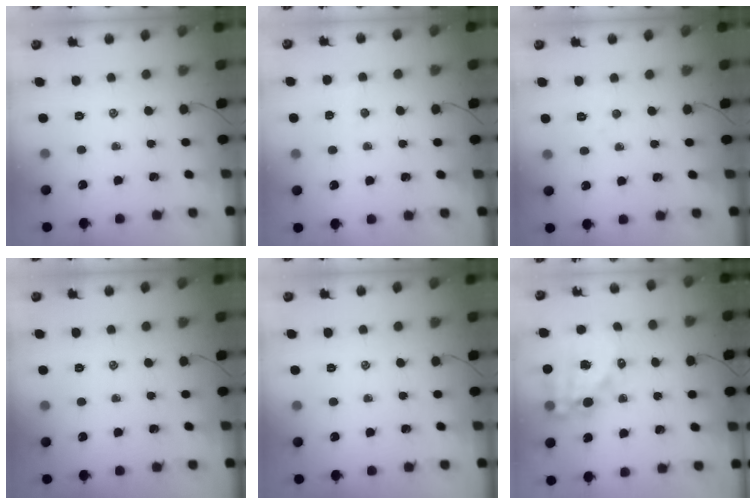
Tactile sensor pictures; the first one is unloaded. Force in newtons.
{"total": 2.9, "press": 2.8, "slide": 0.7}
{"total": 3.7, "press": 3.6, "slide": 0.9}
{"total": 0.0}
{"total": 0.0}
{"total": 13.8, "press": 13.4, "slide": 3.3}